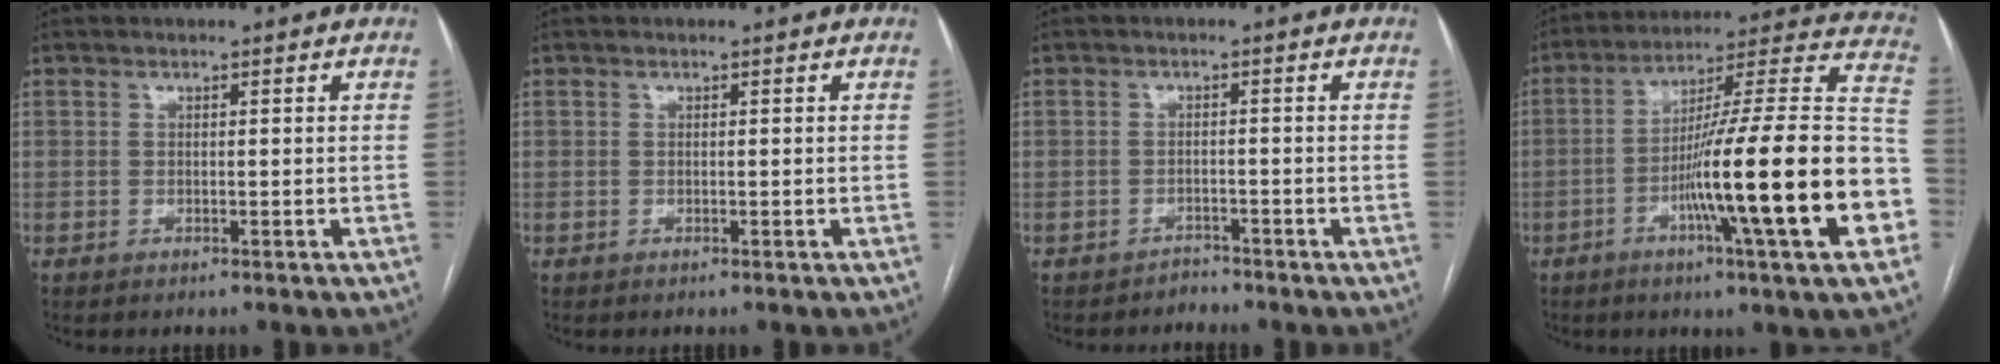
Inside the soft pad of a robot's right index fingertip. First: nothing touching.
{"total": 0.0}
{"total": 1.7, "force": [-1.4, 0.5, -0.7], "torque": [0.015, -0.002, -0.025]}
{"total": 25.8, "force": [-7.3, 0.3, 24.8], "torque": [-0.306, -0.001, -0.123]}